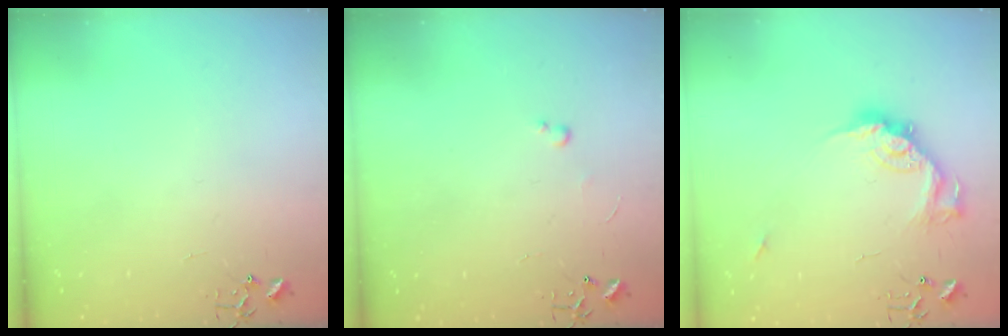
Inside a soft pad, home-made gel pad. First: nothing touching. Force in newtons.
{"total": 2.4, "press": 2.3, "slide": 0.4}
{"total": 14.5, "press": 14.5, "slide": 1.2}